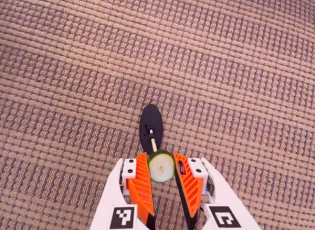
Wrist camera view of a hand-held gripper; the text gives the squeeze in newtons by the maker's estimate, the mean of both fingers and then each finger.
{"total": 9.2, "left": 9.2, "right": 9.3}